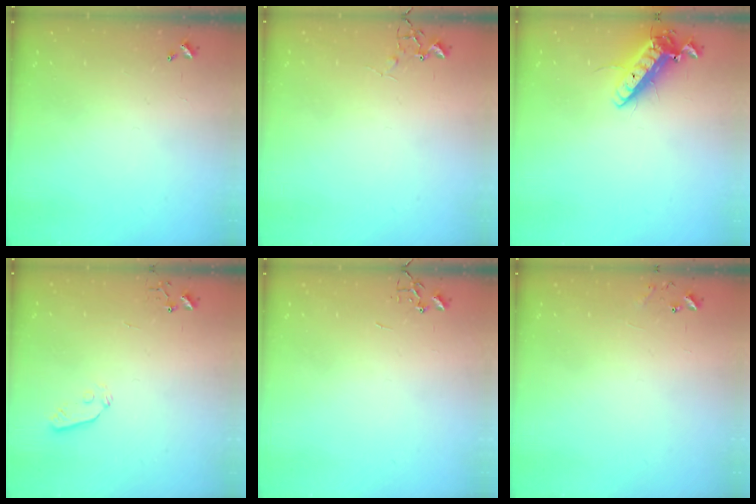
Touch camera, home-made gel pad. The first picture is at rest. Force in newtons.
{"total": 5.4, "press": 5.3, "slide": 0.8}
{"total": 14.3, "press": 14.0, "slide": 2.8}
{"total": 4.2, "press": 4.2, "slide": 0.5}
{"total": 0.0}
{"total": 7.0, "press": 7.0, "slide": 0.5}